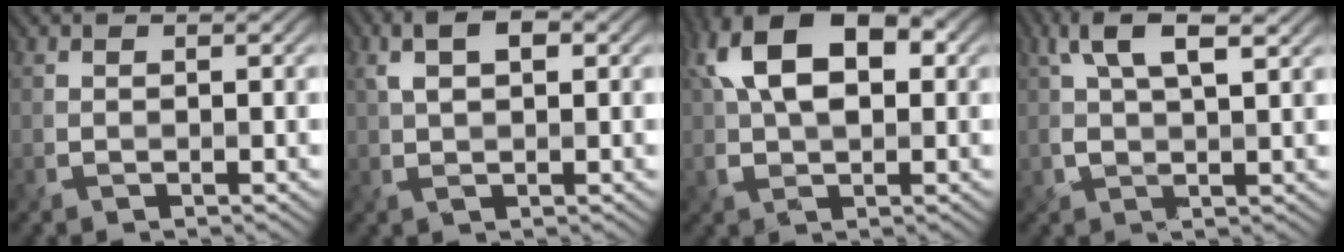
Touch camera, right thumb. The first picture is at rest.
{"total": 4.3, "force": [1.2, 2.1, 3.6], "torque": [-0.077, 0.007, 0.016]}
{"total": 11.4, "force": [2.9, 6.3, 9.1], "torque": [-0.182, 0.020, 0.038]}
{"total": 6.6, "force": [2.8, 2.1, 5.6], "torque": [-0.120, 0.012, 0.050]}